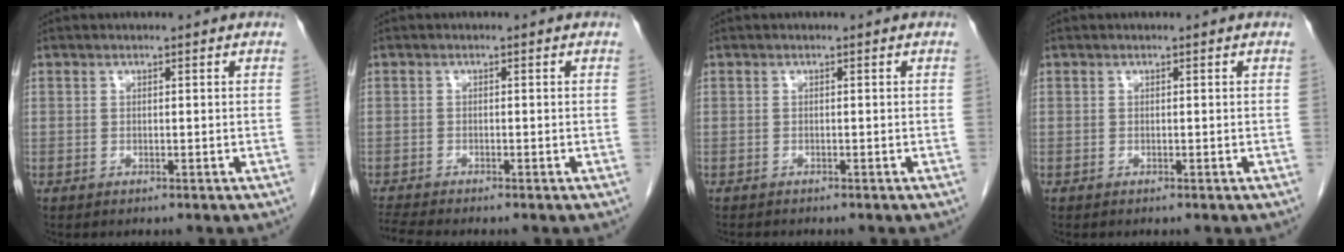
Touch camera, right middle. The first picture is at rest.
{"total": 2.8, "force": [-2.7, -0.7, 0.6], "torque": [-0.023, -0.018, -0.051]}
{"total": 1.2, "force": [-1.2, 0.2, 0.4], "torque": [-0.014, -0.005, -0.017]}
{"total": 0.0}